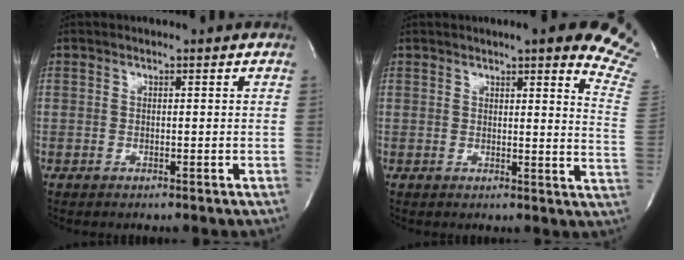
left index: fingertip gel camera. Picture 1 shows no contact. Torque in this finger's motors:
{"motor_torque": [0.06, -0.28, 0.37, 0.06]}